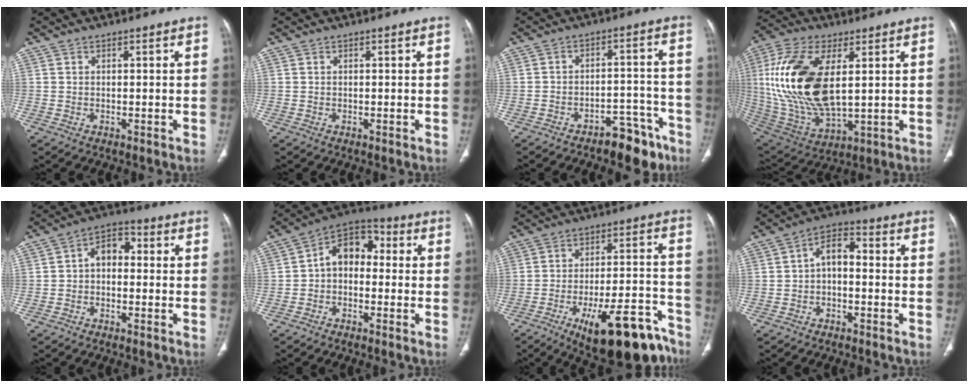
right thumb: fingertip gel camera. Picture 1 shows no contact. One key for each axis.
{"total": 0.0}
{"total": 9.4, "fx": -6.7, "fy": 4.4, "fz": 4.8, "tx": -0.040, "ty": 0.063, "tz": -0.093}
{"total": 22.4, "fx": 3.8, "fy": 11.0, "fz": 19.1, "tx": -0.404, "ty": -0.019, "tz": 0.077}
{"total": 5.9, "fx": -0.3, "fy": 4.0, "fz": 4.3, "tx": -0.052, "ty": 0.027, "tz": -0.020}
{"total": 9.3, "fx": -0.3, "fy": 6.6, "fz": 6.6, "tx": -0.077, "ty": 0.038, "tz": -0.026}
{"total": 20.9, "fx": -13.5, "fy": 6.9, "fz": 14.3, "tx": -0.145, "ty": 0.086, "tz": -0.198}
{"total": 5.9, "fx": -0.9, "fy": 3.5, "fz": 4.6, "tx": -0.070, "ty": 0.032, "tz": -0.027}